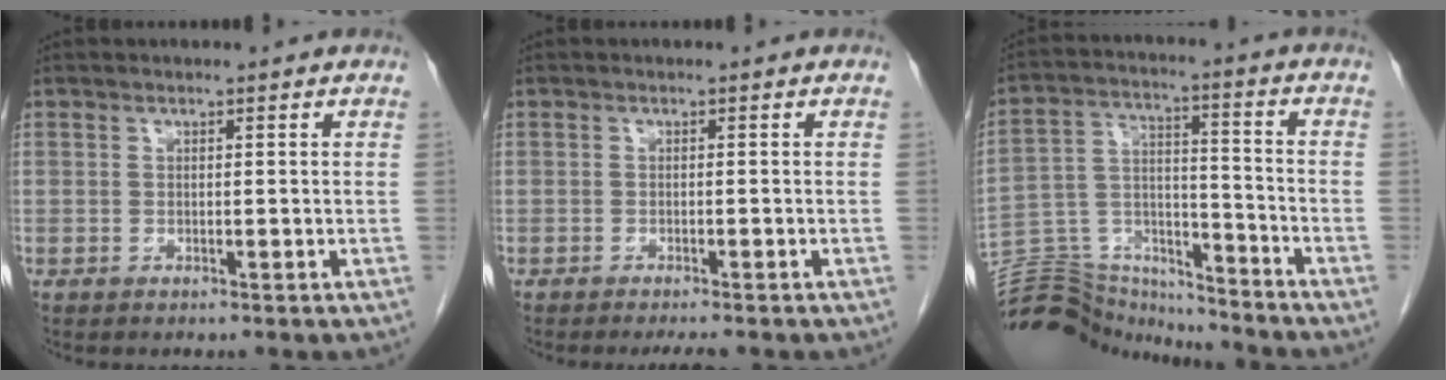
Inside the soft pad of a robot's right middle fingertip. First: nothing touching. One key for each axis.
{"total": 2.8, "fx": -2.4, "fy": 0.3, "fz": 1.4, "tx": -0.017, "ty": -0.006, "tz": -0.031}
{"total": 15.8, "fx": -15.5, "fy": 2.8, "fz": 1.8, "tx": -0.042, "ty": 0.049, "tz": -0.254}